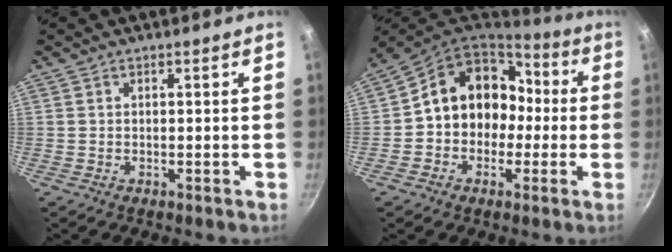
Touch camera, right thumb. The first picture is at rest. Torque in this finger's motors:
{"motor_torque": [-0.49, 1.14, 0.20, 0.18, 0.12]}